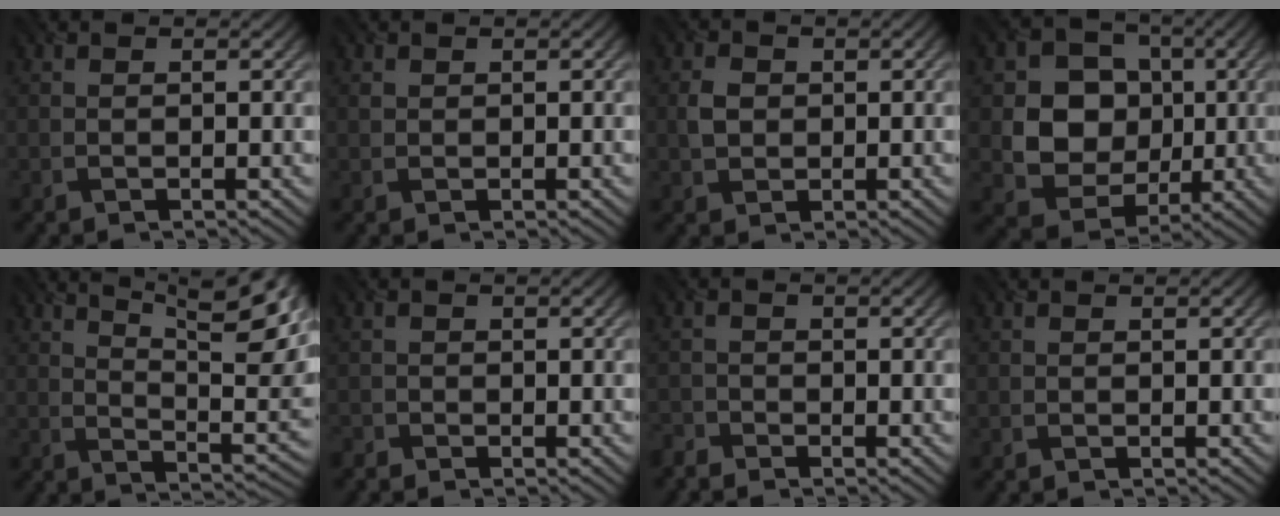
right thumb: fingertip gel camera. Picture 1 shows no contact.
{"total": 0.5, "force": [0.2, 0.5, 0.1], "torque": [-0.008, -0.003, 0.006]}
{"total": 2.4, "force": [0.2, 2.0, 1.4], "torque": [-0.033, 0.001, 0.001]}
{"total": 9.4, "force": [0.5, 8.2, 4.5], "torque": [-0.095, -0.005, -0.001]}
{"total": 16.2, "force": [9.0, 4.6, 12.7], "torque": [-0.175, 0.023, 0.130]}
{"total": 1.1, "force": [-1.0, 0.5, -0.1], "torque": [0.004, 0.001, -0.025]}
{"total": 1.8, "force": [-1.8, 0.5, 0.1], "torque": [-0.004, -0.001, -0.045]}
{"total": 0.0}